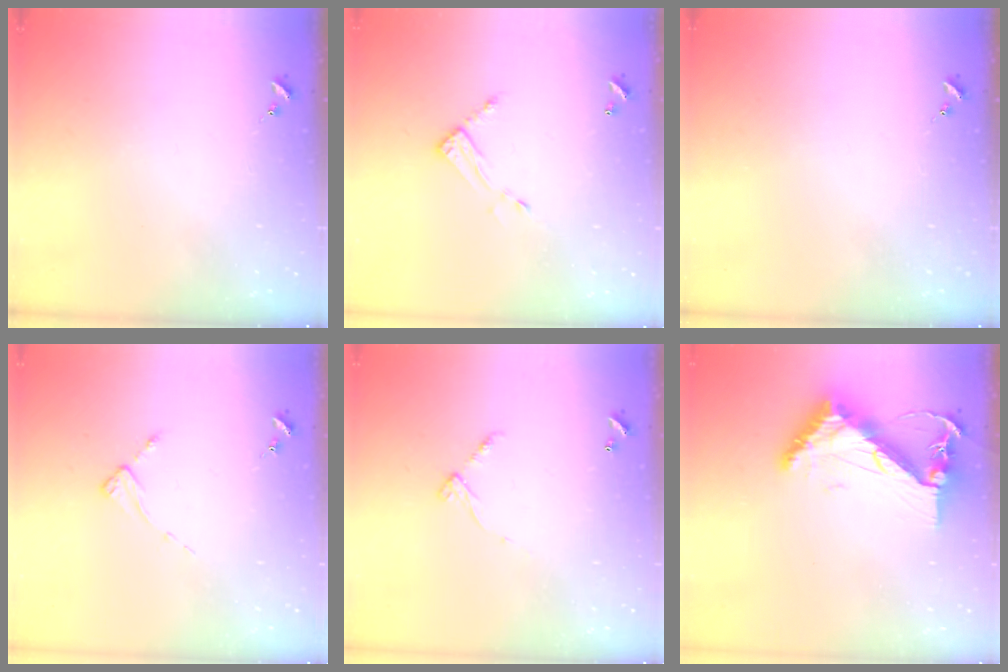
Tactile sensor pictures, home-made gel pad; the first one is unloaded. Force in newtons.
{"total": 7.3, "press": 7.3, "slide": 0.3}
{"total": 0.0}
{"total": 2.1, "press": 2.0, "slide": 0.4}
{"total": 6.2, "press": 6.2, "slide": 0.4}
{"total": 9.0, "press": 8.9, "slide": 0.6}